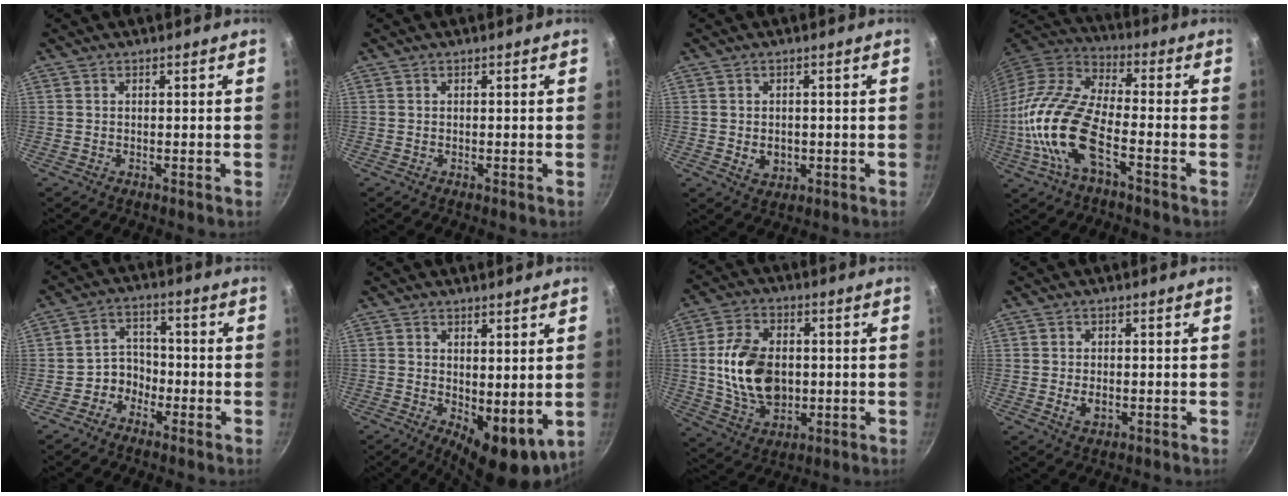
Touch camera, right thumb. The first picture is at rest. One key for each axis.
{"total": 0.0}
{"total": 3.9, "fx": -0.5, "fy": 3.1, "fz": 2.4, "tx": -0.029, "ty": -0.003, "tz": 0.000}
{"total": 18.9, "fx": -5.9, "fy": 8.1, "fz": 16.0, "tx": -0.321, "ty": 0.033, "tz": -0.131}
{"total": 4.7, "fx": -2.6, "fy": 3.7, "fz": 1.2, "tx": 0.017, "ty": 0.036, "tz": -0.052}
{"total": 8.8, "fx": 0.6, "fy": 4.3, "fz": 7.7, "tx": -0.088, "ty": -0.018, "tz": 0.020}
{"total": 14.7, "fx": 0.2, "fy": 9.9, "fz": 10.8, "tx": -0.177, "ty": 0.001, "tz": 0.009}
{"total": 3.1, "fx": -0.6, "fy": 1.9, "fz": 2.3, "tx": -0.039, "ty": 0.000, "tz": -0.008}